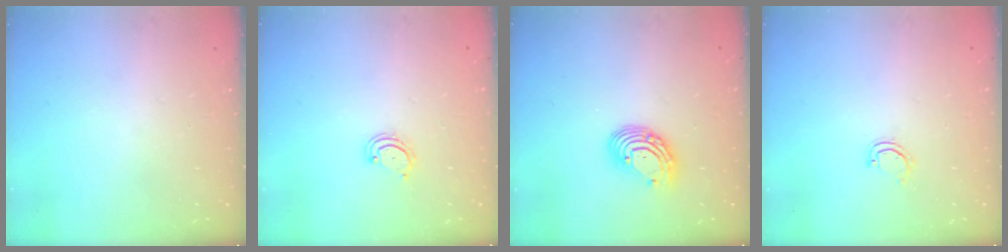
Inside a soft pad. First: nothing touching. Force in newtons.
{"total": 3.3, "press": 3.3, "slide": 0.3}
{"total": 8.9, "press": 8.8, "slide": 0.8}
{"total": 3.1, "press": 3.1, "slide": 0.2}